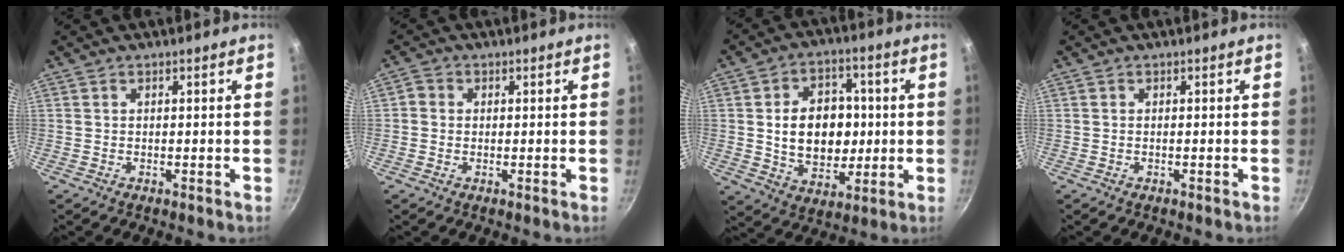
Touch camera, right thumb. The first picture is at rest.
{"total": 1.9, "force": [0.0, 1.8, 0.7], "torque": [-0.011, 0.001, -0.008]}
{"total": 14.8, "force": [0.7, 11.1, 9.8], "torque": [-0.109, 0.008, 0.019]}
{"total": 0.0}